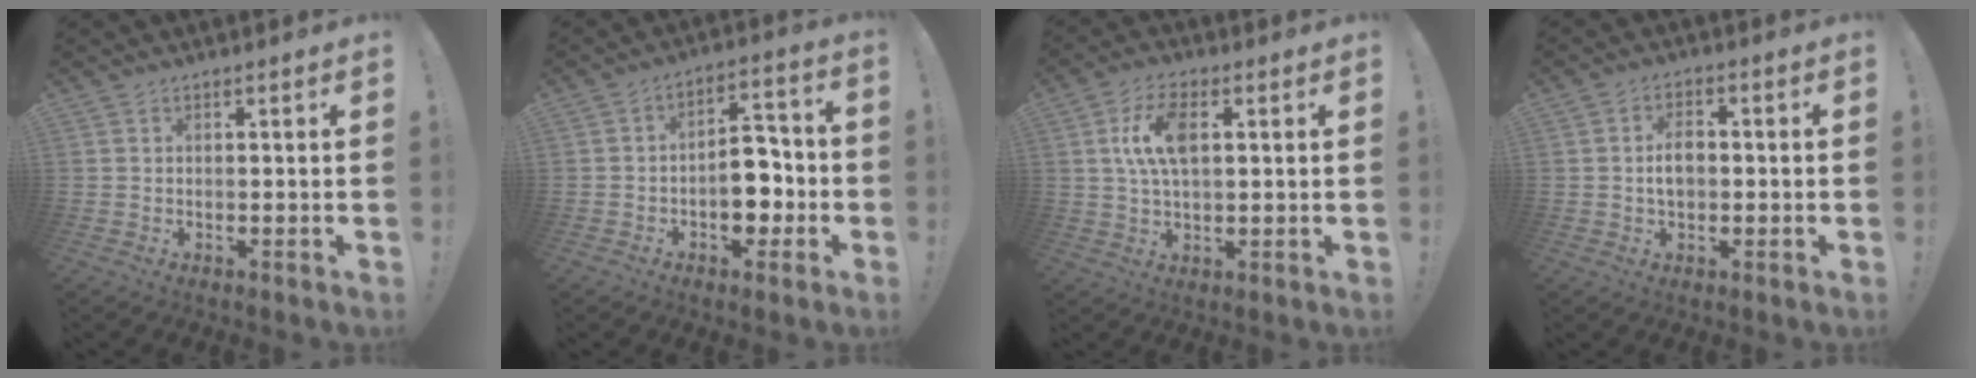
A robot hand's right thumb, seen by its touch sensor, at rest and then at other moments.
{"total": 8.4, "force": [-2.3, 5.3, 6.1], "torque": [-0.102, 0.020, -0.040]}
{"total": 9.9, "force": [2.1, 5.2, 8.1], "torque": [-0.151, 0.009, 0.039]}
{"total": 5.5, "force": [-0.3, 3.6, 4.2], "torque": [-0.057, 0.007, -0.008]}